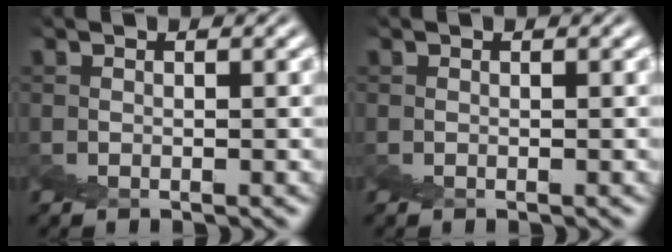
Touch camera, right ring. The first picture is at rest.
{"total": 0.0}